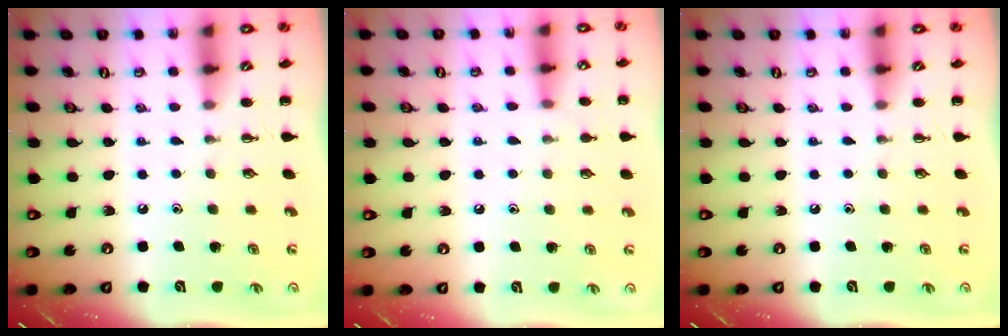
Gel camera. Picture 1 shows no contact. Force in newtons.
{"total": 5.9, "press": 5.8, "slide": 1.2}
{"total": 0.0}